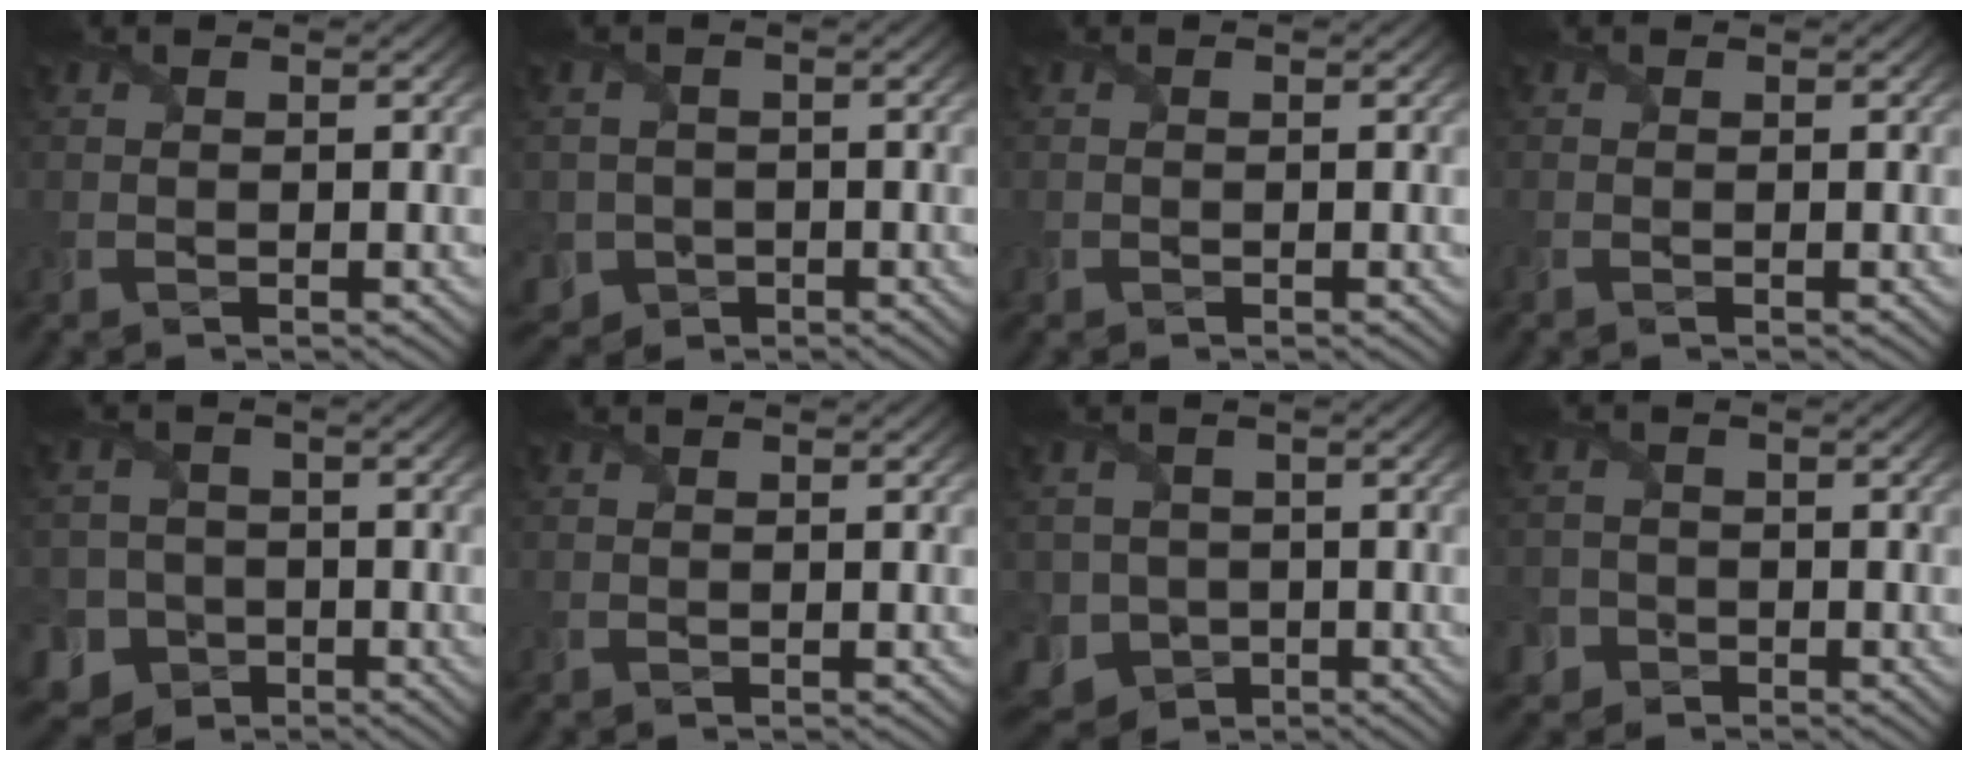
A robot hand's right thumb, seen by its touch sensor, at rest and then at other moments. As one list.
[{"total": 3.9, "force": [-1.4, 3.6, 0.8], "torque": [-0.028, -0.014, -0.032]}, {"total": 0.0}, {"total": 0.5, "force": [-0.3, 0.1, 0.4], "torque": [-0.013, -0.004, -0.008]}, {"total": 8.0, "force": [-3.8, 7.0, 1.3], "torque": [-0.042, -0.022, -0.091]}, {"total": 0.0}, {"total": 7.2, "force": [-2.2, 6.5, 2.3], "torque": [-0.069, -0.025, -0.054]}, {"total": 3.7, "force": [-2.1, 3.0, 0.6], "torque": [-0.009, -0.001, -0.050]}]